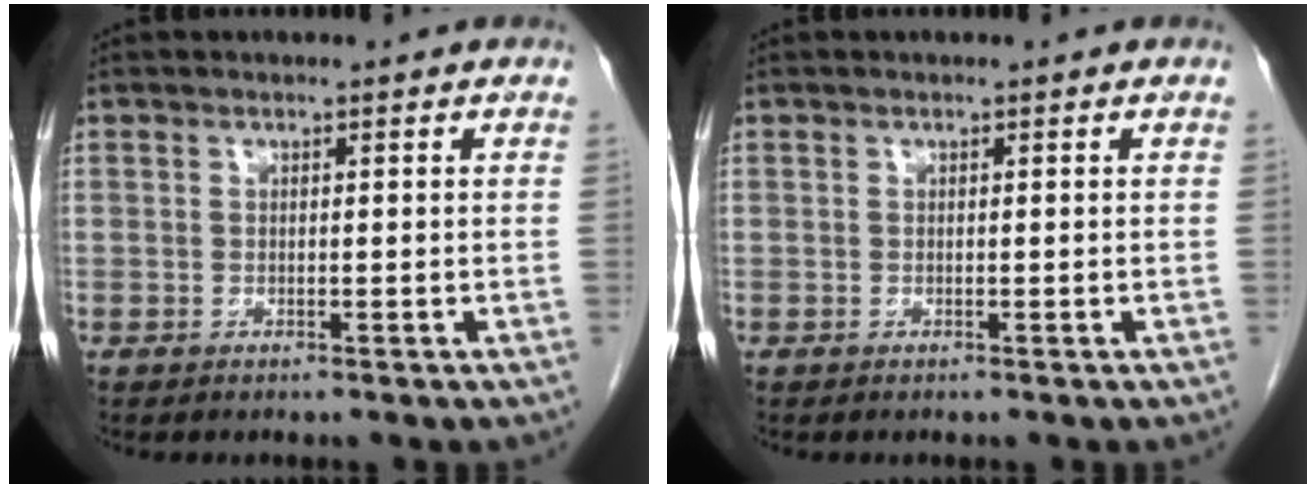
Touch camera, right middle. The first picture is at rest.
{"total": 0.0}